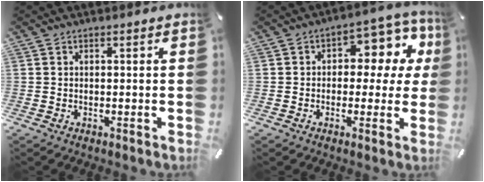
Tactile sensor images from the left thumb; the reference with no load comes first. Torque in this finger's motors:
{"motor_torque": [1.22, 2.22, 0.75, -0.65, 0.27]}